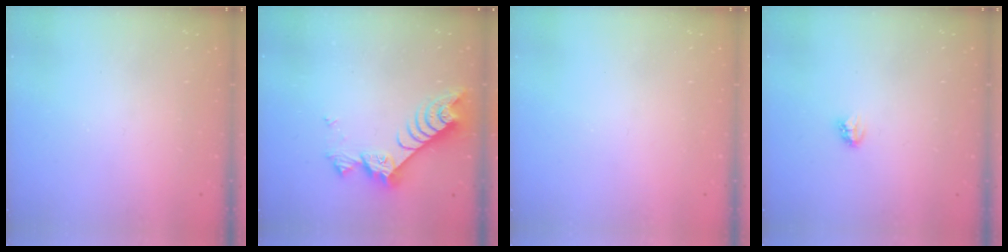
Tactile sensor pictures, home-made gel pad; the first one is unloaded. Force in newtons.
{"total": 7.9, "press": 7.9, "slide": 0.7}
{"total": 0.0}
{"total": 2.8, "press": 2.8, "slide": 0.3}